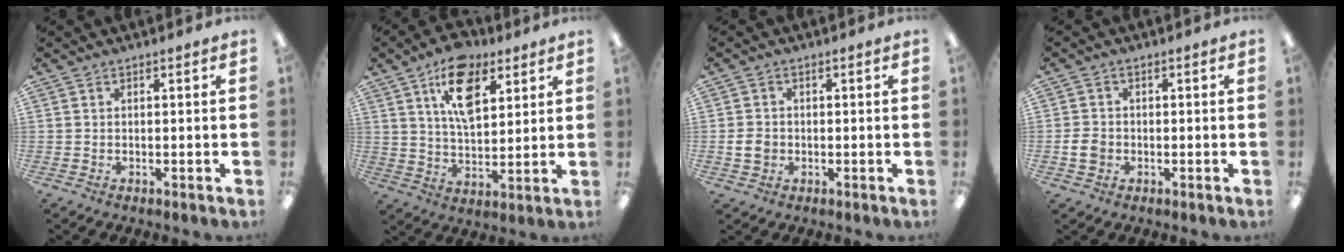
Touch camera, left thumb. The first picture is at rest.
{"total": 14.2, "force": [7.8, 7.7, 8.9], "torque": [-0.142, -0.018, 0.137]}
{"total": 3.4, "force": [-0.4, 2.8, 1.9], "torque": [-0.033, 0.007, -0.007]}
{"total": 3.4, "force": [-0.7, 2.9, 1.7], "torque": [-0.029, 0.007, -0.012]}